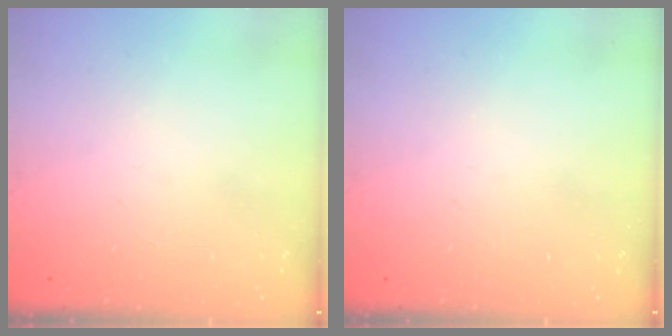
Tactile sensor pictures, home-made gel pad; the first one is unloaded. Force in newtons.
{"total": 0.0}